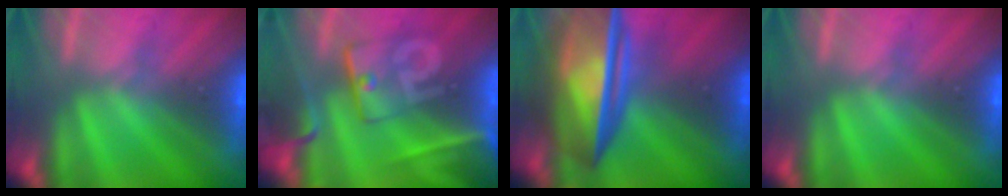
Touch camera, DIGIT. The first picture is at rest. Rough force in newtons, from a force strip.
{"total": 8.8}
{"total": 9.2}
{"total": 0.0}